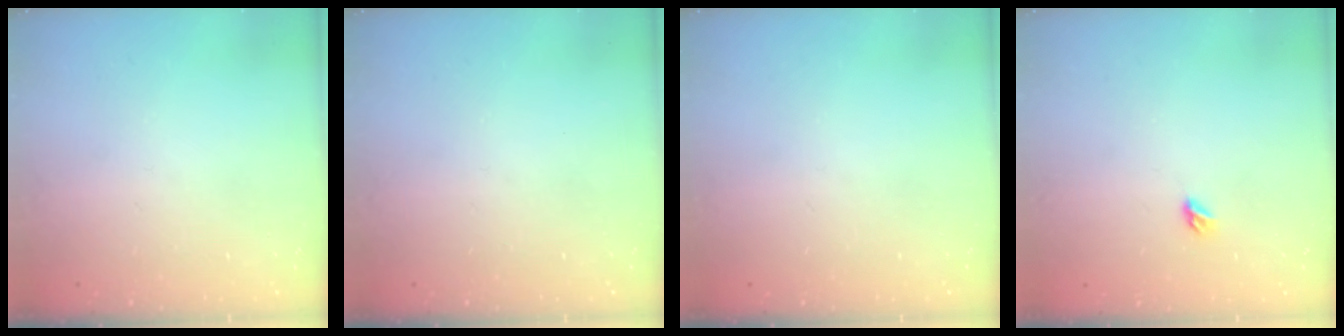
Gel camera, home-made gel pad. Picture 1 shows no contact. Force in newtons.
{"total": 0.0}
{"total": 0.0}
{"total": 3.5, "press": 3.5, "slide": 0.8}